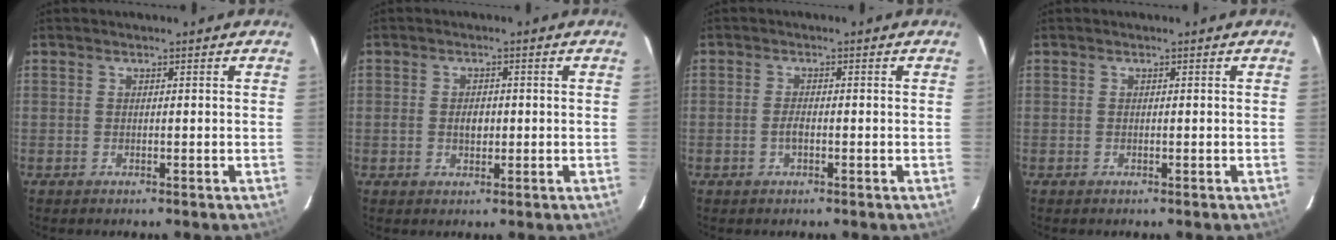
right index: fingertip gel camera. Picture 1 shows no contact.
{"total": 2.4, "force": [-0.2, 1.7, 1.8], "torque": [-0.029, 0.002, -0.002]}
{"total": 1.6, "force": [-0.5, 0.6, 1.4], "torque": [-0.030, 0.001, -0.011]}
{"total": 0.0}